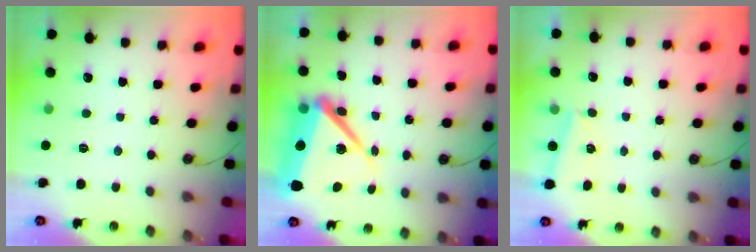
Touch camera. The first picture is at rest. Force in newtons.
{"total": 17.1, "press": 17.0, "slide": 1.9}
{"total": 2.0, "press": 1.9, "slide": 0.7}